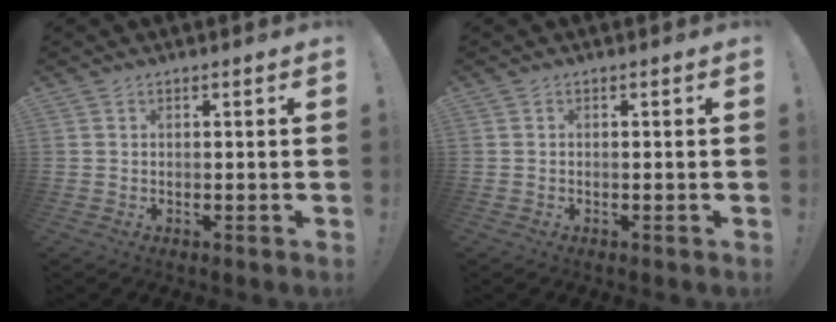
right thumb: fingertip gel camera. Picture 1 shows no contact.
{"total": 0.0}